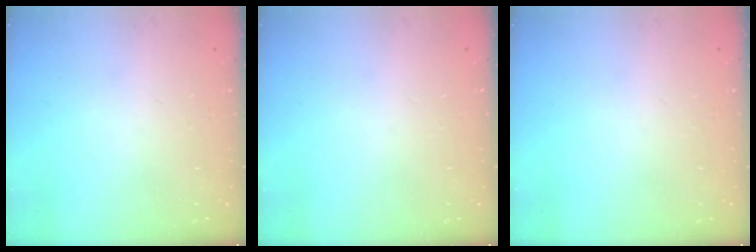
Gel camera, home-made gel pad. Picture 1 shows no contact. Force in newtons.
{"total": 0.0}
{"total": 0.0}